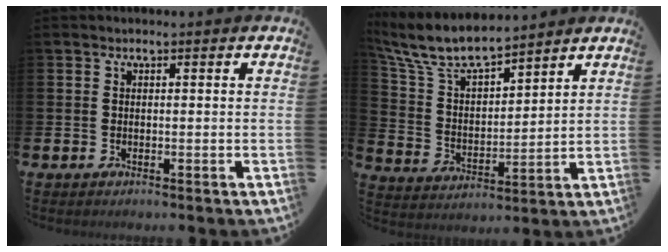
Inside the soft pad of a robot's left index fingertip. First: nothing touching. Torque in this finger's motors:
{"motor_torque": [0.88, -1.03, 0.46, 0.21]}